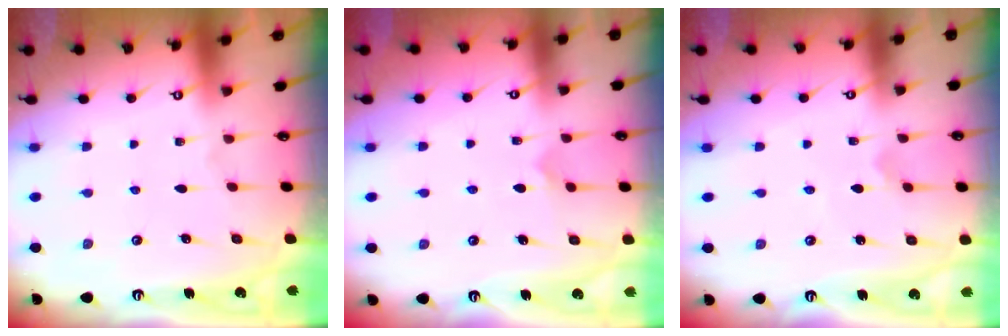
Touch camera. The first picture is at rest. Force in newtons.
{"total": 3.8, "press": 3.8, "slide": 0.2}
{"total": 1.7, "press": 1.6, "slide": 0.5}